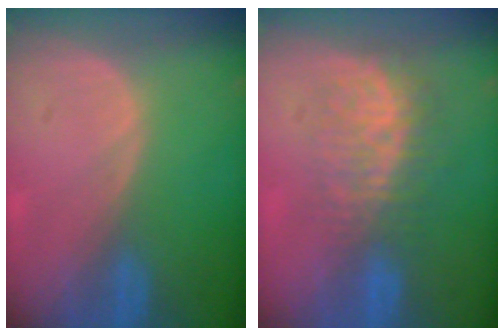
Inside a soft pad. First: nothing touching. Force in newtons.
{"total": 8.3, "press": 7.2, "slide": 4.0}